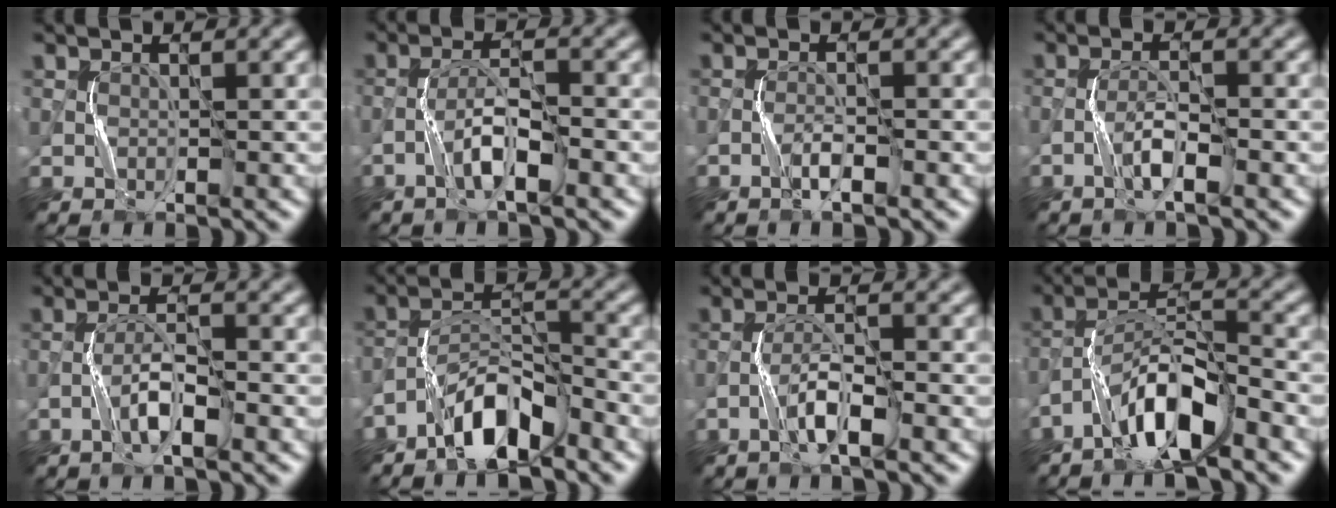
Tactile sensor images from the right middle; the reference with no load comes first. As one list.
[{"total": 3.7, "force": [-2.0, 0.6, 3.0], "torque": [-0.061, 0.013, -0.041]}, {"total": 1.5, "force": [-1.0, 0.1, 1.1], "torque": [-0.022, 0.006, -0.021]}, {"total": 2.6, "force": [-1.5, 0.3, 2.1], "torque": [-0.044, 0.010, -0.031]}, {"total": 3.2, "force": [-1.7, 0.5, 2.6], "torque": [-0.053, 0.012, -0.036]}, {"total": 5.9, "force": [-4.4, 1.7, 3.5], "torque": [-0.062, 0.007, -0.085]}, {"total": 3.3, "force": [-1.9, 0.4, 2.6], "torque": [-0.054, 0.012, -0.039]}, {"total": 7.1, "force": [-4.7, 1.6, 5.0], "torque": [-0.094, 0.012, -0.090]}]